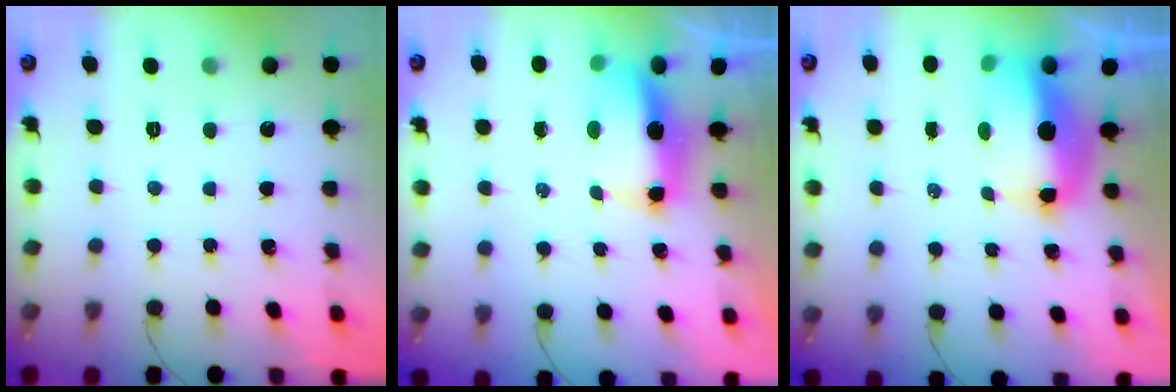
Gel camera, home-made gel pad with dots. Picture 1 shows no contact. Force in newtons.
{"total": 9.1, "press": 8.0, "slide": 4.3}
{"total": 10.6, "press": 10.4, "slide": 2.2}